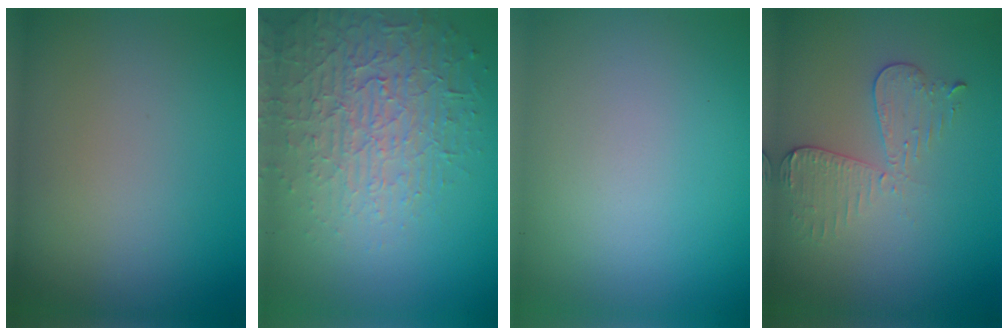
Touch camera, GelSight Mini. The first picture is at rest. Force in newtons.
{"total": 5.5, "press": 4.5, "slide": 3.2}
{"total": 0.0}
{"total": 3.0, "press": 2.7, "slide": 1.2}